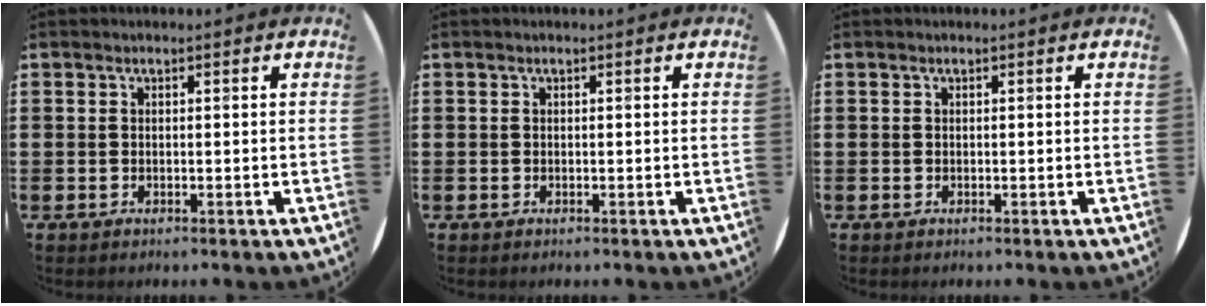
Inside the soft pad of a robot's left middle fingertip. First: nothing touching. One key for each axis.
{"total": 0.0}
{"total": 0.0}